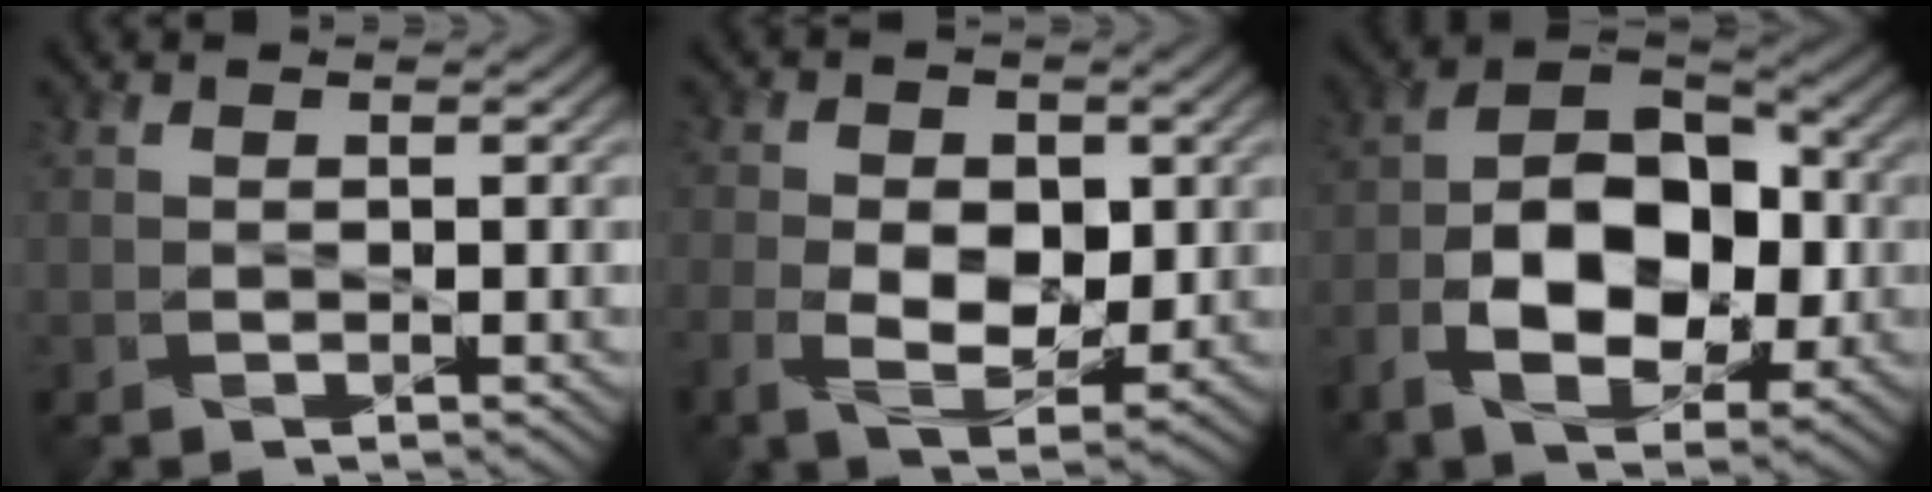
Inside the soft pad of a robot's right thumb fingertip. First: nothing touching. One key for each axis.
{"total": 7.5, "fx": -0.8, "fy": 4.7, "fz": 5.8, "tx": -0.112, "ty": -0.010, "tz": -0.017}
{"total": 12.9, "fx": -3.4, "fy": 7.8, "fz": 9.7, "tx": -0.175, "ty": -0.004, "tz": -0.068}